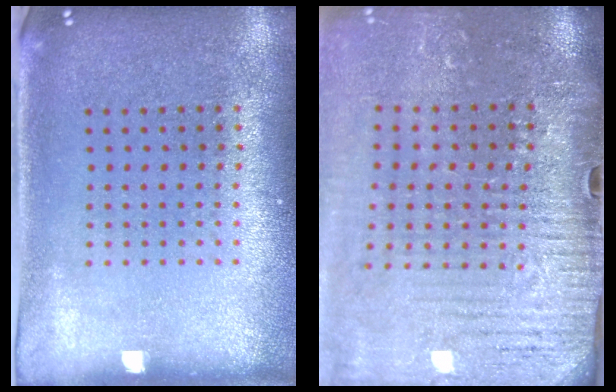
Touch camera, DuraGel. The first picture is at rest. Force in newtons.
{"total": 4.1, "press": 3.7, "slide": 2.0}